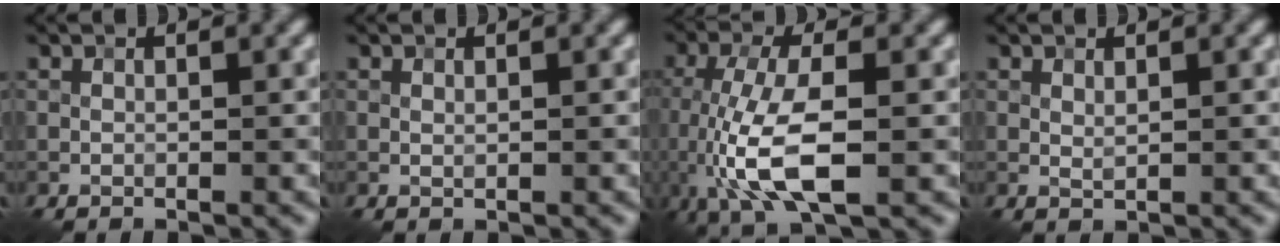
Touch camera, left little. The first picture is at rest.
{"total": 0.0}
{"total": 7.8, "force": [-2.3, 2.9, 6.9], "torque": [-0.156, -0.001, -0.040]}
{"total": 0.5, "force": [0.3, 0.1, 0.4], "torque": [-0.013, -0.001, 0.005]}